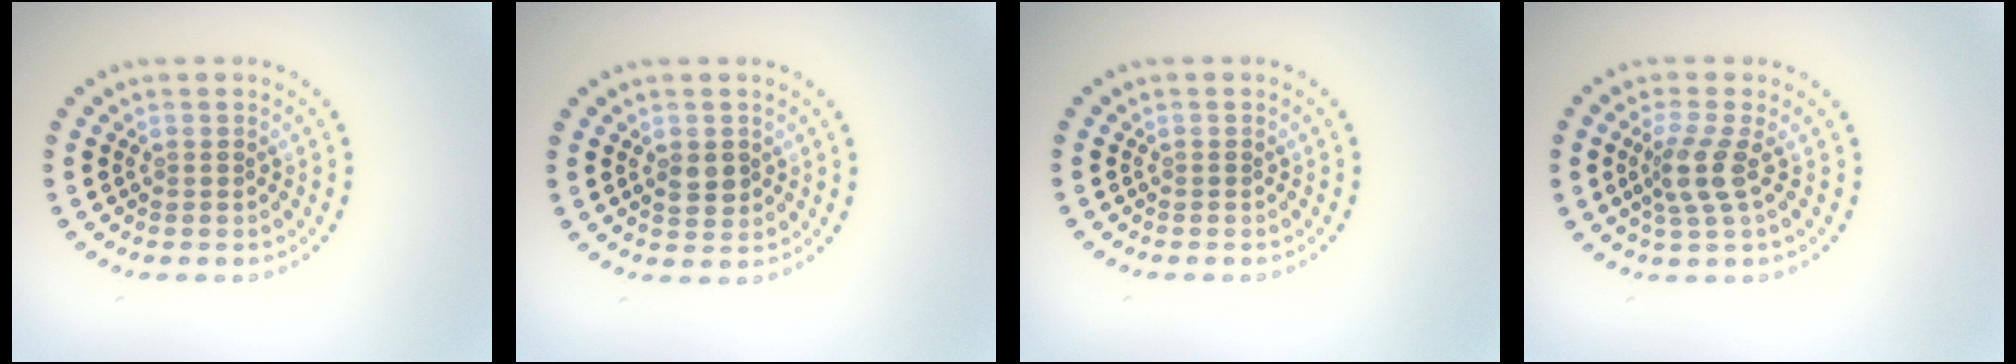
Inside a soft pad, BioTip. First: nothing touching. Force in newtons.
{"total": 1.8, "press": 1.8, "slide": 0.2}
{"total": 0.0}
{"total": 2.6, "press": 2.0, "slide": 1.8}